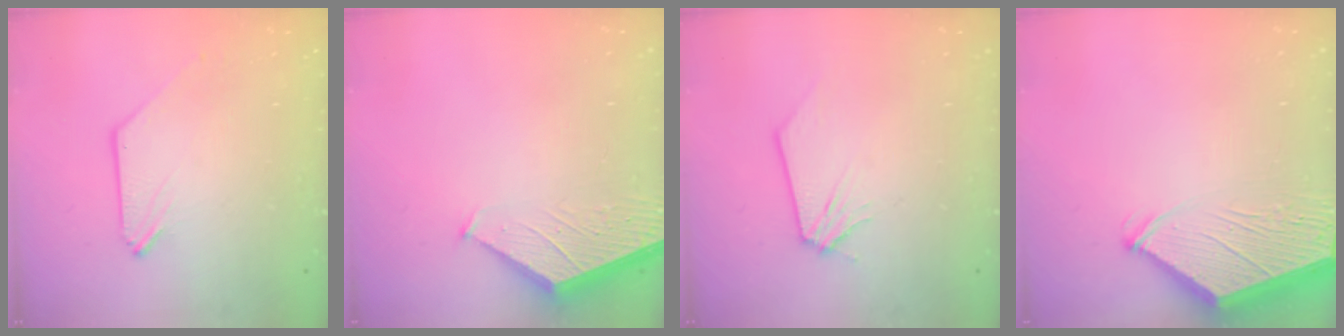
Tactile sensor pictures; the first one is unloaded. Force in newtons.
{"total": 1.9, "press": 1.9, "slide": 0.2}
{"total": 0.0}
{"total": 4.2, "press": 4.1, "slide": 0.6}